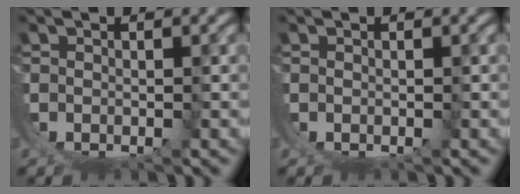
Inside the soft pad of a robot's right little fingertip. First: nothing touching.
{"total": 0.0}